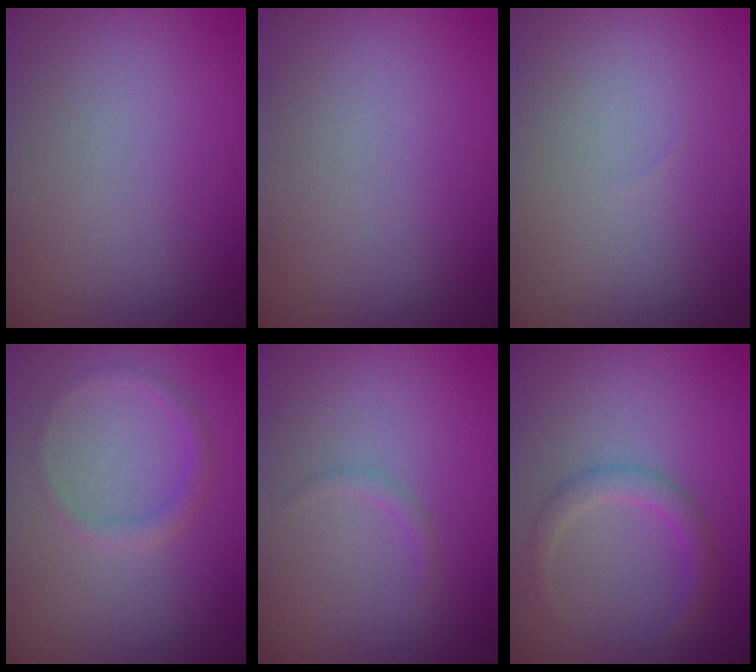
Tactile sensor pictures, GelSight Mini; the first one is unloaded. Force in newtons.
{"total": 0.0}
{"total": 0.0}
{"total": 1.2, "press": 1.2, "slide": 0.0}
{"total": 0.7, "press": 0.7, "slide": 0.1}
{"total": 1.9, "press": 1.9, "slide": 0.0}